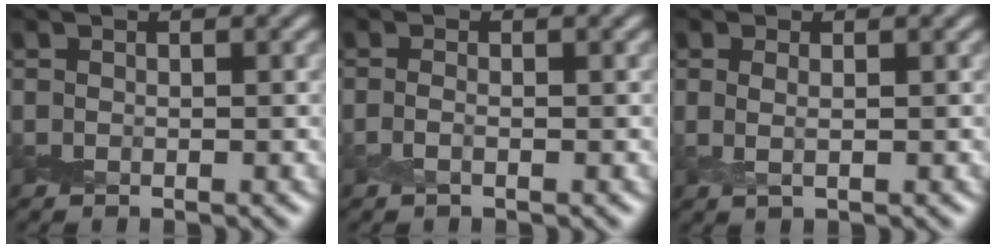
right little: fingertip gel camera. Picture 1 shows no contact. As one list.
[{"total": 0.9, "force": [-0.4, 0.3, 0.7], "torque": [-0.018, -0.004, -0.010]}, {"total": 1.1, "force": [0.2, 0.3, 1.0], "torque": [-0.021, -0.003, 0.004]}]